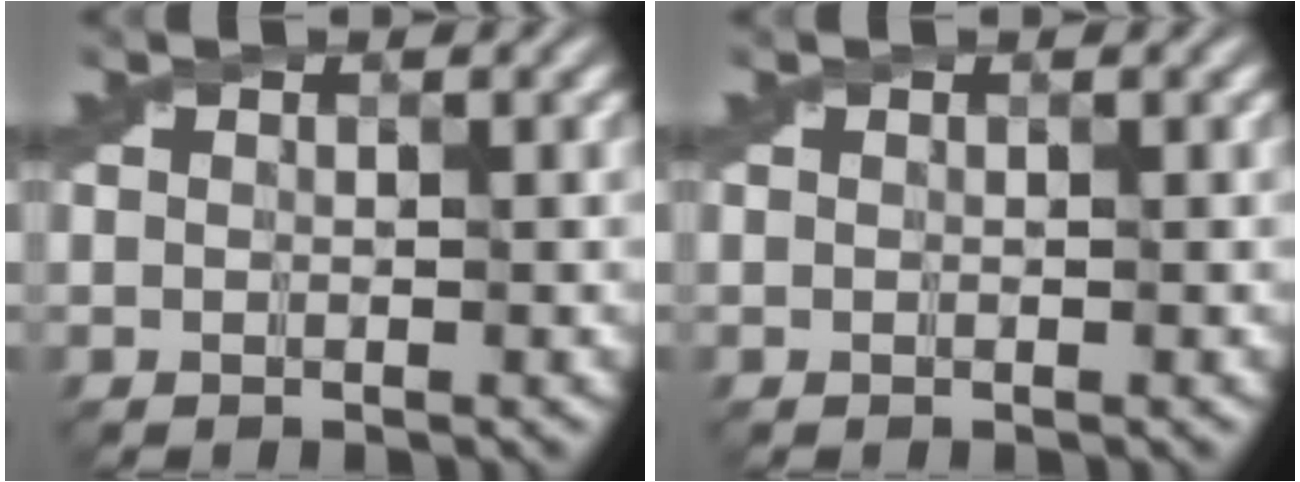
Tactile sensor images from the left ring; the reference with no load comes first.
{"total": 0.0}